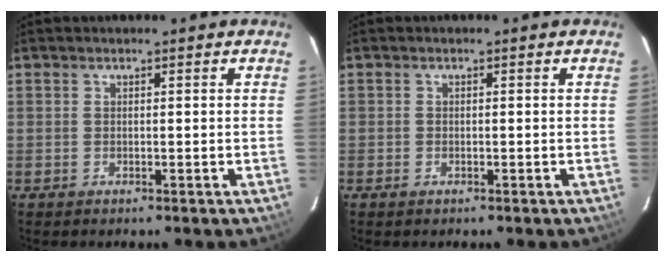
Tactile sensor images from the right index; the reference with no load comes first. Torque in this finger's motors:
{"motor_torque": [0.06, -0.03, -0.16, -0.05]}